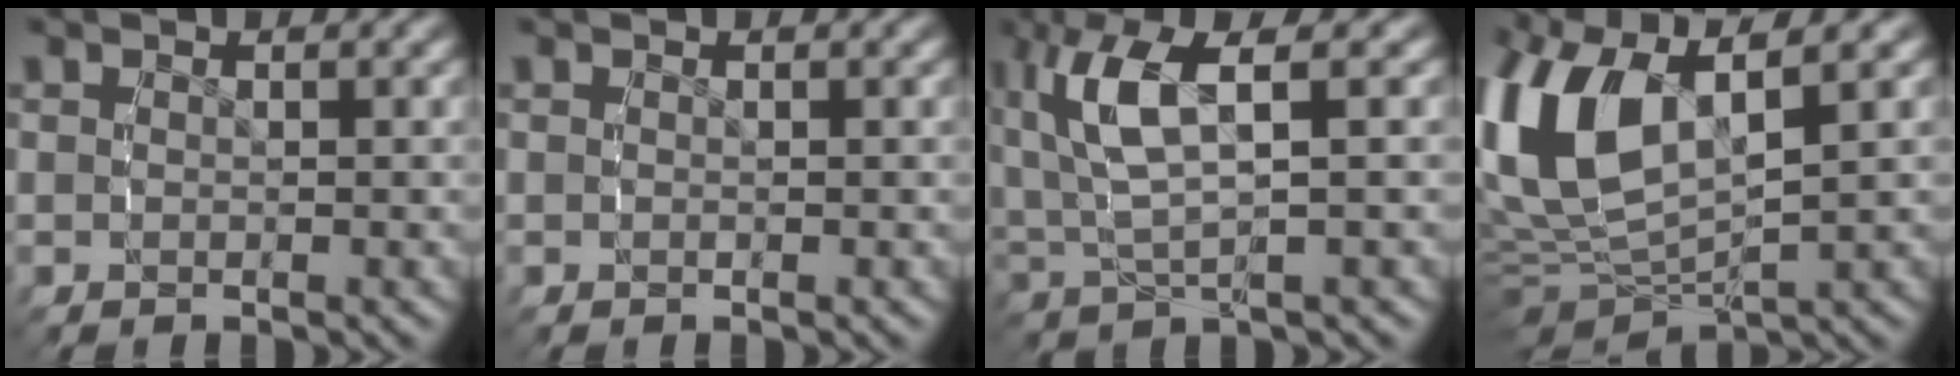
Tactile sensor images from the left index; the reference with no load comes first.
{"total": 0.0}
{"total": 5.6, "force": [1.3, 2.4, 4.9], "torque": [-0.125, -0.002, 0.031]}
{"total": 9.4, "force": [2.1, 5.7, 7.1], "torque": [-0.177, 0.000, 0.041]}